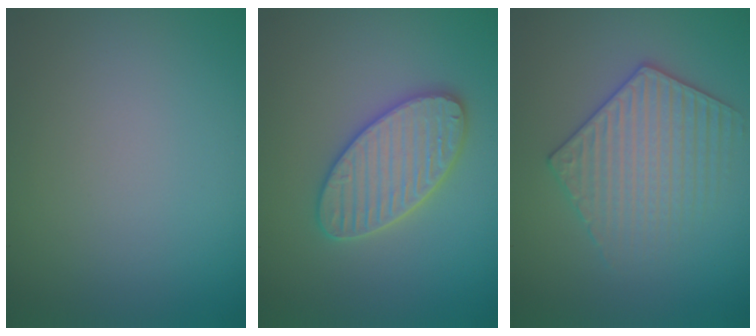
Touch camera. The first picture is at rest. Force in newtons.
{"total": 4.4, "press": 4.3, "slide": 0.5}
{"total": 3.6, "press": 3.5, "slide": 0.5}